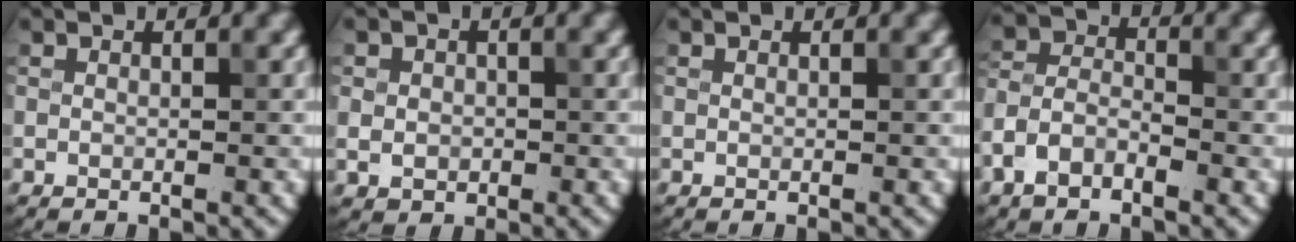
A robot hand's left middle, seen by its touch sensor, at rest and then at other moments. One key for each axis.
{"total": 2.2, "fx": -0.2, "fy": 2.0, "fz": 0.9, "tx": -0.011, "ty": -0.004, "tz": -0.007}
{"total": 0.0}
{"total": 4.1, "fx": -2.5, "fy": 2.2, "fz": 2.4, "tx": -0.047, "ty": 0.006, "tz": -0.059}